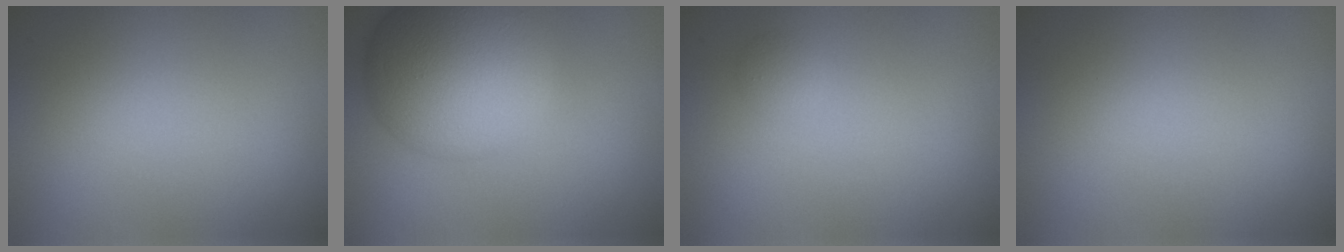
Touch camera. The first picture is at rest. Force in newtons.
{"total": 10.6, "press": 10.6, "slide": 0.2}
{"total": 0.7, "press": 0.7, "slide": 0.1}
{"total": 0.0}